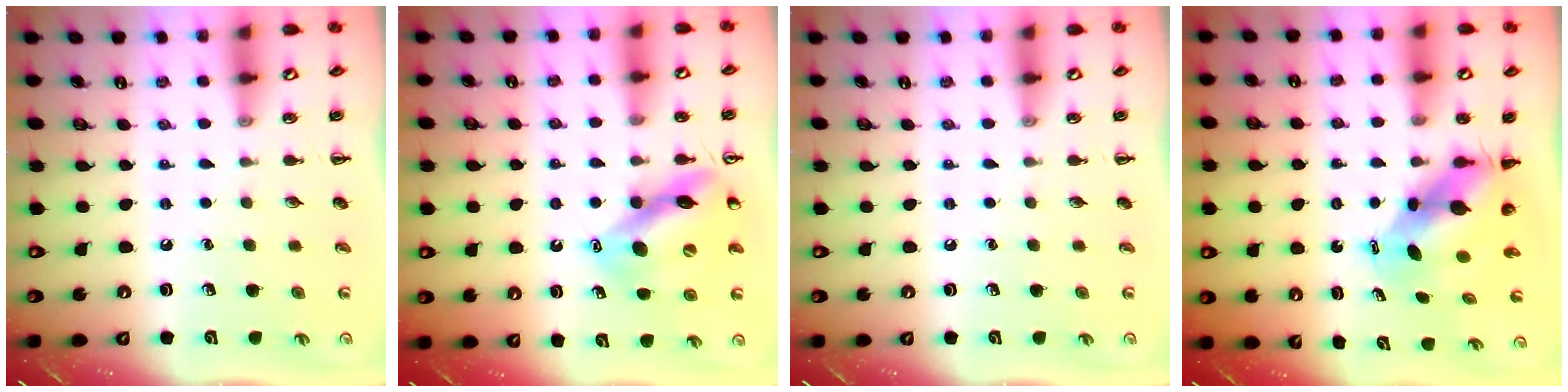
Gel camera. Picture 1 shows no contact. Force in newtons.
{"total": 12.1, "press": 11.6, "slide": 3.3}
{"total": 0.0}
{"total": 5.7, "press": 5.5, "slide": 1.5}